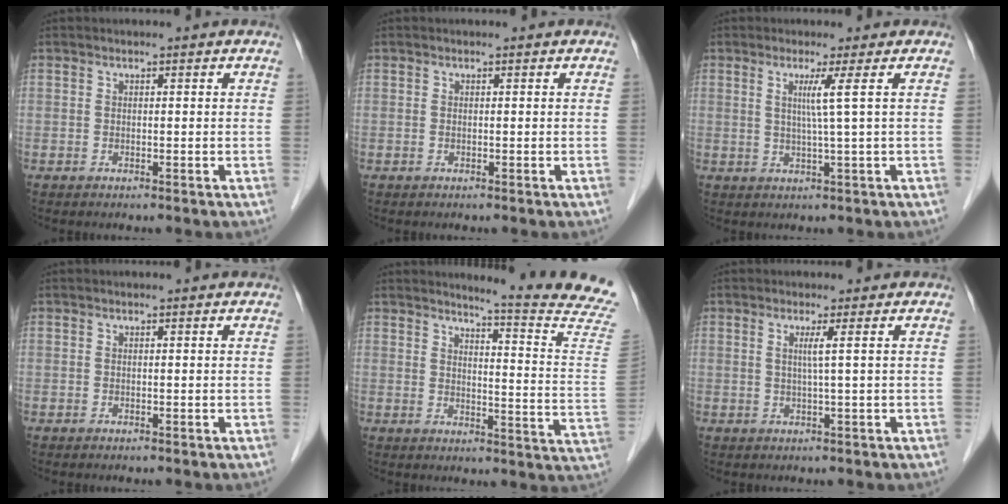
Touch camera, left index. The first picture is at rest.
{"total": 0.0}
{"total": 3.4, "force": [0.9, -1.4, 2.9], "torque": [-0.056, -0.008, 0.019]}
{"total": 0.0}
{"total": 16.1, "force": [15.2, -1.9, 5.1], "torque": [-0.073, -0.129, 0.159]}
{"total": 2.0, "force": [0.5, -0.8, 1.8], "torque": [-0.038, -0.004, 0.011]}